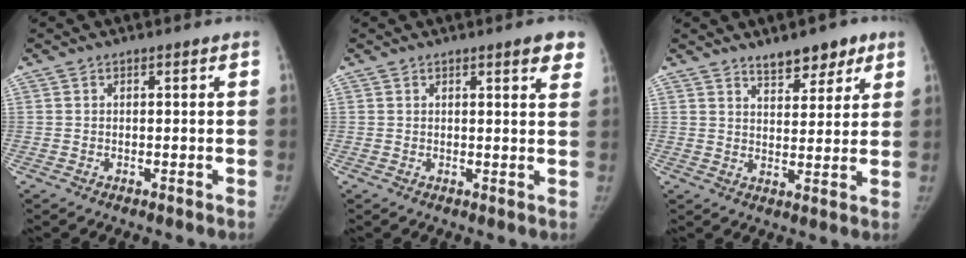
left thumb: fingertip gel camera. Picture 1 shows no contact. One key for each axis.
{"total": 4.9, "fx": 3.2, "fy": 1.1, "fz": 3.6, "tx": -0.024, "ty": -0.009, "tz": 0.033}
{"total": 7.5, "fx": 5.4, "fy": 3.4, "fz": 4.0, "tx": -0.021, "ty": -0.032, "tz": 0.080}